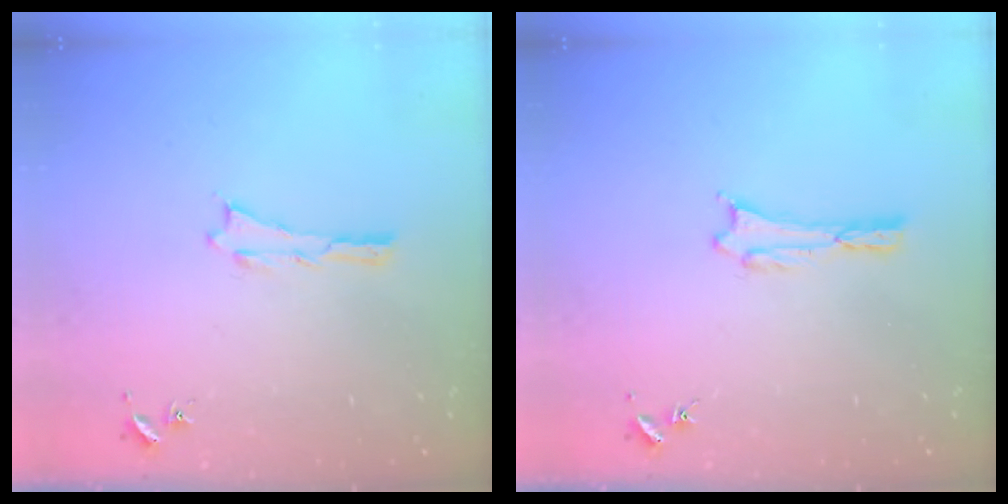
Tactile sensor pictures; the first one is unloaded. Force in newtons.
{"total": 0.7, "press": 0.7, "slide": 0.1}